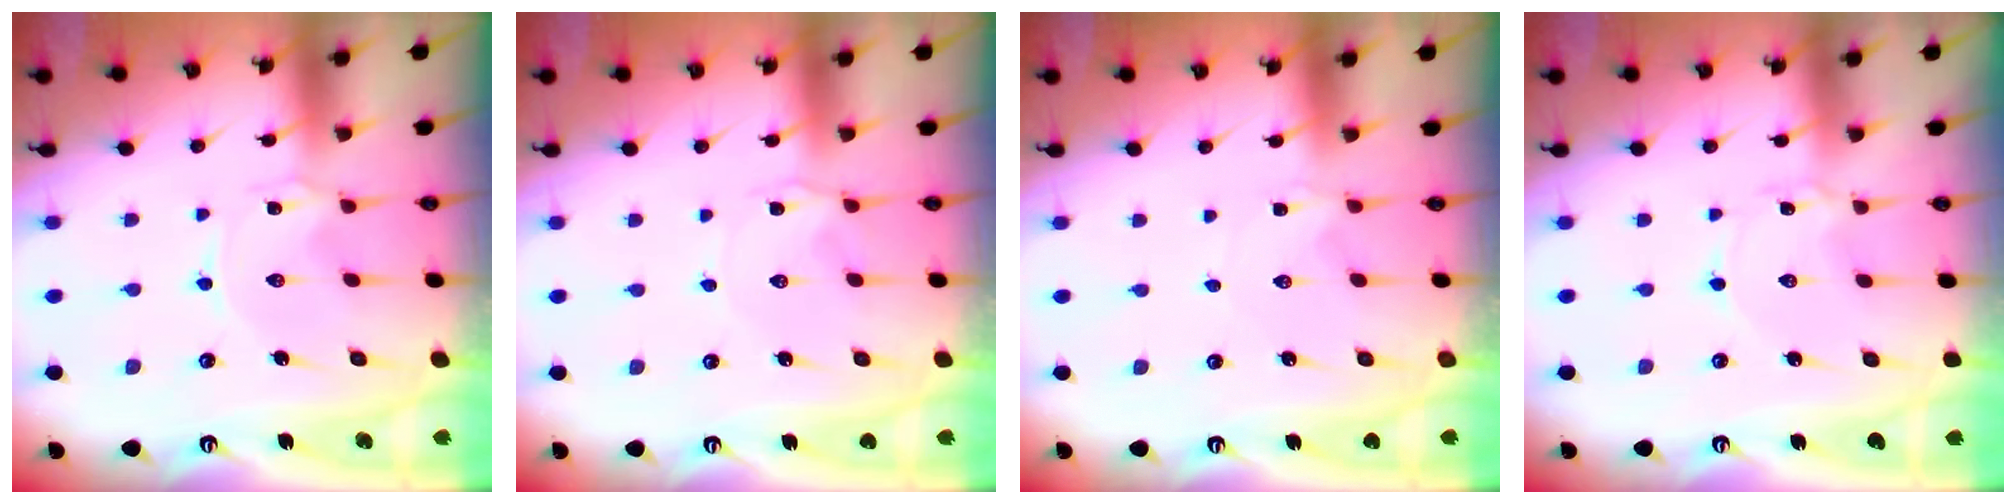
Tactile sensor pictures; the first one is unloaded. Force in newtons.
{"total": 2.7, "press": 2.6, "slide": 0.4}
{"total": 1.3, "press": 1.3, "slide": 0.3}
{"total": 1.4, "press": 1.4, "slide": 0.1}